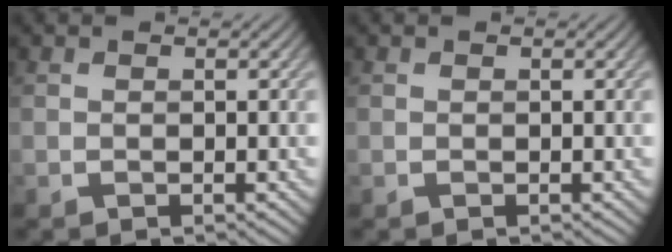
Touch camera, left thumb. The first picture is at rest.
{"total": 0.0}